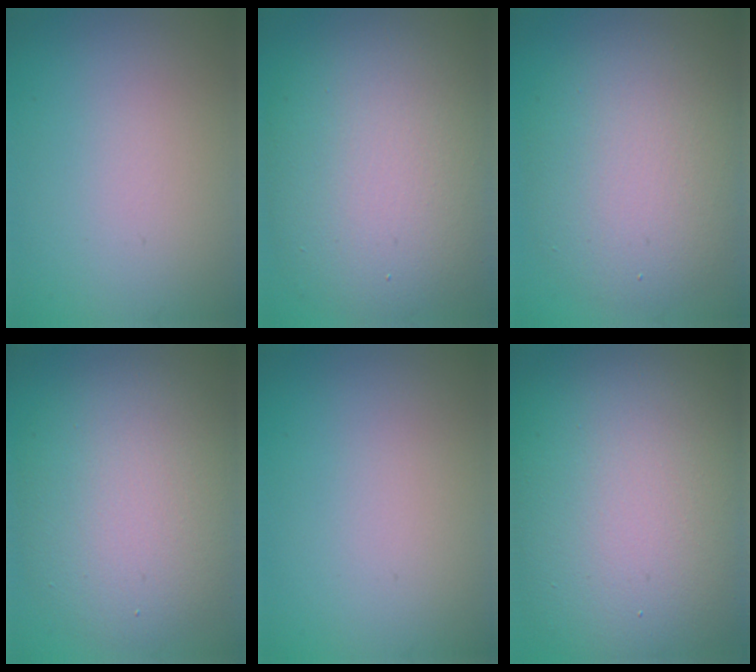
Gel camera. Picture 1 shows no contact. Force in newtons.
{"total": 11.1, "press": 11.1, "slide": 0.7}
{"total": 7.5, "press": 7.5, "slide": 0.8}
{"total": 8.6, "press": 8.6, "slide": 0.3}
{"total": 0.0}
{"total": 16.5, "press": 16.5, "slide": 0.9}